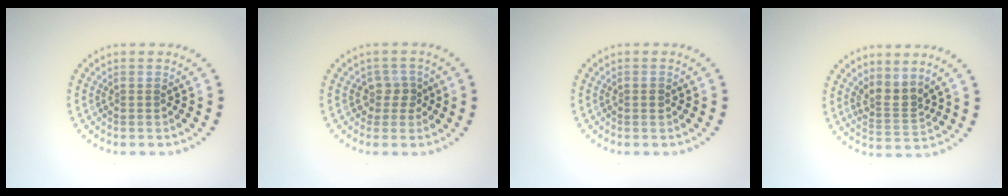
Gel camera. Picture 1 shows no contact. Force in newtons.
{"total": 1.9, "press": 1.5, "slide": 1.2}
{"total": 0.9, "press": 0.9, "slide": 0.1}
{"total": 2.6, "press": 1.9, "slide": 1.7}